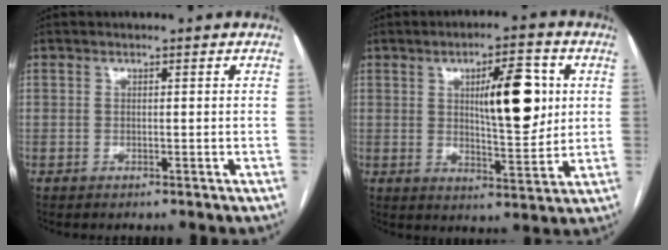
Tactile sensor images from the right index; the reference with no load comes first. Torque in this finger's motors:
{"motor_torque": [0.44, 0.14, 0.53, 0.09]}